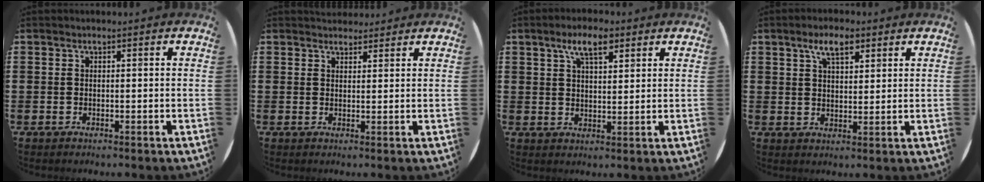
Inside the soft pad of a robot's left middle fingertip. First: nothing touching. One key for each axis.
{"total": 2.0, "fx": 2.0, "fy": 0.5, "fz": -0.2, "tx": 0.001, "ty": -0.001, "tz": 0.037}
{"total": 5.8, "fx": 3.8, "fy": 2.2, "fz": 3.8, "tx": -0.067, "ty": 0.000, "tz": 0.063}
{"total": 4.8, "fx": 3.1, "fy": 2.1, "fz": 3.0, "tx": -0.049, "ty": 0.003, "tz": 0.052}